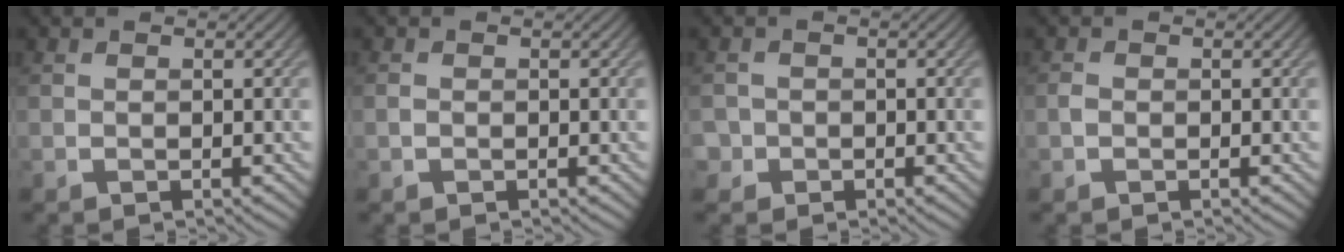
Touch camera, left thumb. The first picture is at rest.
{"total": 0.6, "force": [-0.2, 0.4, 0.2], "torque": [-0.005, 0.001, -0.007]}
{"total": 2.1, "force": [-0.9, 1.9, 0.1], "torque": [0.002, 0.002, -0.023]}
{"total": 0.8, "force": [-0.3, 0.6, 0.3], "torque": [-0.007, 0.001, -0.010]}